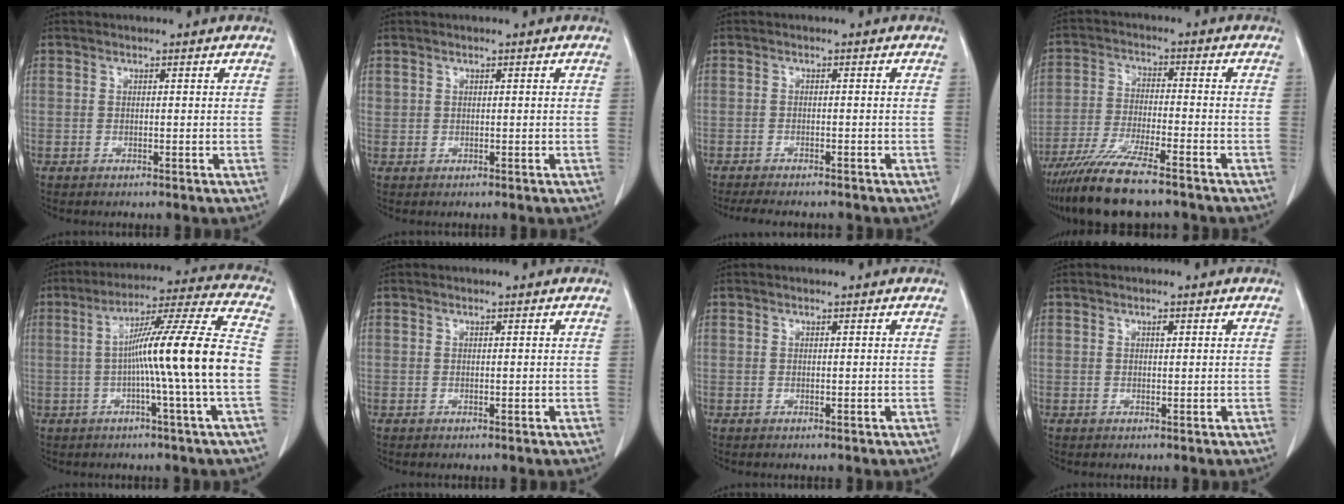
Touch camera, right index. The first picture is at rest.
{"total": 0.7, "force": [0.5, 0.4, 0.2], "torque": [0.006, -0.001, 0.006]}
{"total": 3.7, "force": [-3.4, 0.0, 1.4], "torque": [-0.013, -0.010, -0.056]}
{"total": 9.5, "force": [-7.5, 0.2, 5.9], "torque": [-0.111, -0.029, -0.142]}
{"total": 16.1, "force": [-1.7, -2.0, 15.9], "torque": [-0.250, 0.007, -0.038]}
{"total": 0.0}
{"total": 0.0}
{"total": 1.0, "force": [0.5, 0.4, 0.8], "torque": [-0.009, -0.002, 0.006]}